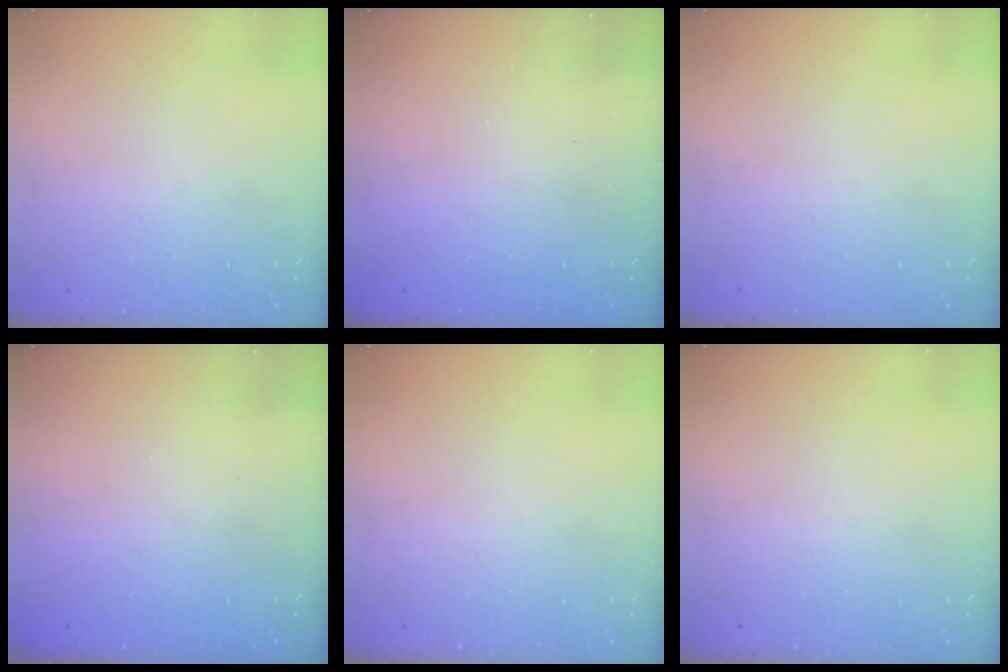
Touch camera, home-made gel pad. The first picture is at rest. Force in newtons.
{"total": 2.5, "press": 2.4, "slide": 0.8}
{"total": 0.0}
{"total": 2.4, "press": 2.3, "slide": 0.7}
{"total": 0.0}
{"total": 0.0}